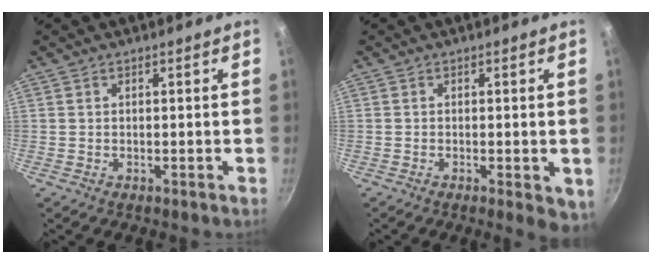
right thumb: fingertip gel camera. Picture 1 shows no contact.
{"total": 4.2, "force": [-1.2, 1.6, 3.7], "torque": [-0.047, -0.008, -0.015]}